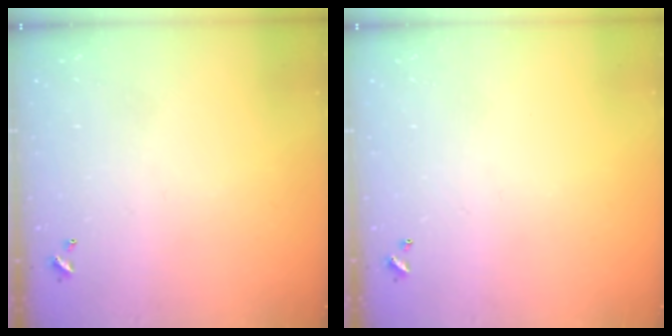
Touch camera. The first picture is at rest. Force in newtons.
{"total": 0.0}